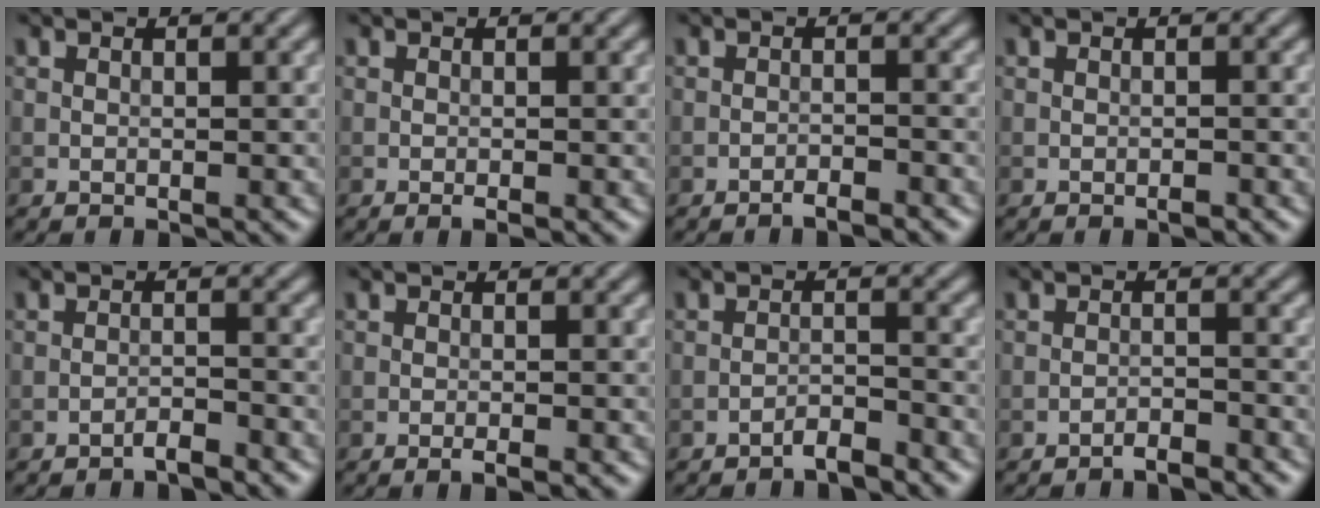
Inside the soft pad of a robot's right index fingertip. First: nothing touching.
{"total": 0.8, "force": [-0.4, 0.1, 0.7], "torque": [-0.012, -0.004, -0.007]}
{"total": 1.5, "force": [-1.3, 0.1, 0.7], "torque": [-0.006, 0.005, -0.024]}
{"total": 0.6, "force": [-0.4, 0.2, 0.4], "torque": [-0.005, 0.000, -0.006]}
{"total": 1.5, "force": [-1.4, 0.0, 0.6], "torque": [-0.006, 0.007, -0.027]}
{"total": 1.2, "force": [-0.6, 0.1, 1.0], "torque": [-0.014, -0.003, -0.012]}
{"total": 2.0, "force": [-1.8, 0.1, 0.7], "torque": [-0.007, 0.008, -0.036]}
{"total": 1.7, "force": [-1.6, 0.1, 0.6], "torque": [-0.003, 0.006, -0.030]}